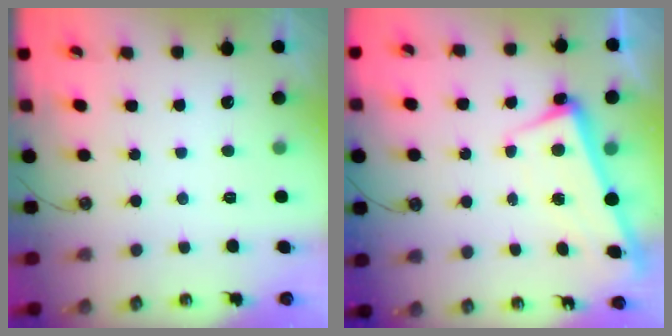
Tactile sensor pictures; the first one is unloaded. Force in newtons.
{"total": 2.3, "press": 2.2, "slide": 0.8}